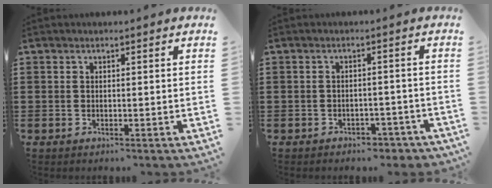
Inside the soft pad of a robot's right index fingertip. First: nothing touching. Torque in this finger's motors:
{"motor_torque": [-0.59, 0.65, -0.51, -0.15]}